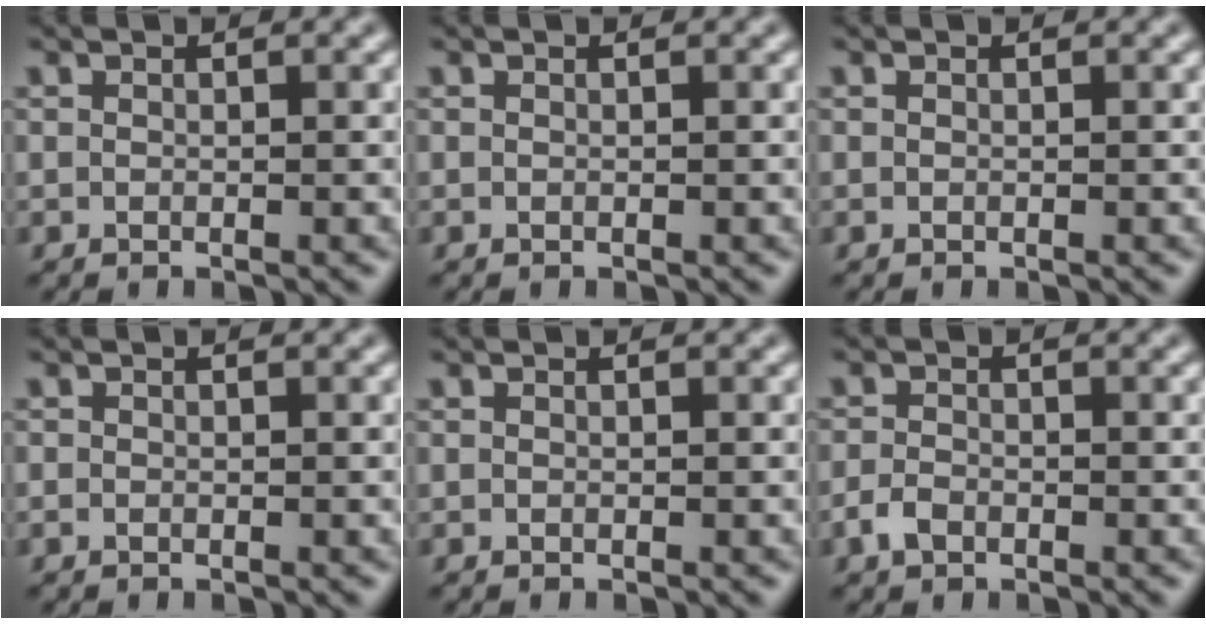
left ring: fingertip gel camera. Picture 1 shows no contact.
{"total": 0.0}
{"total": 0.0}
{"total": 0.0}
{"total": 0.0}
{"total": 1.5, "force": [-0.9, 0.9, 0.8], "torque": [-0.013, 0.003, -0.022]}